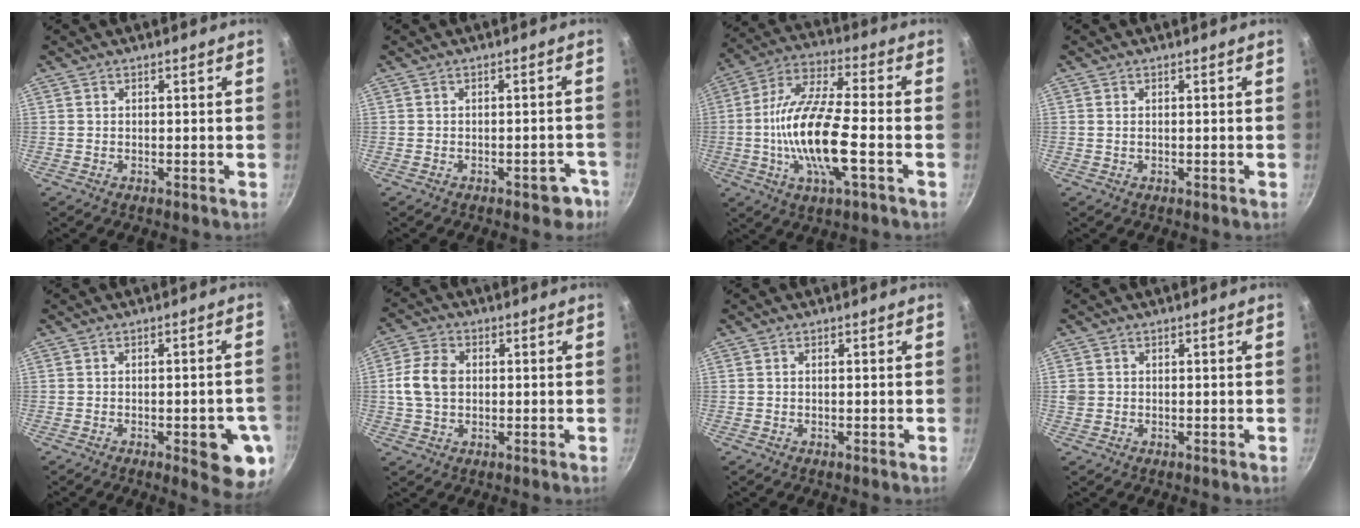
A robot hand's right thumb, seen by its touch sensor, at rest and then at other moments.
{"total": 4.2, "force": [-2.5, 2.4, 2.5], "torque": [-0.002, 0.032, -0.015]}
{"total": 17.0, "force": [-3.6, 5.2, 15.8], "torque": [-0.305, 0.027, -0.080]}
{"total": 0.6, "force": [0.1, 0.5, 0.4], "torque": [-0.007, 0.002, 0.001]}
{"total": 9.3, "force": [-2.8, 3.2, 8.3], "torque": [-0.080, 0.007, -0.031]}
{"total": 7.9, "force": [0.5, 5.8, 5.4], "torque": [-0.096, 0.012, 0.003]}
{"total": 0.0}
{"total": 2.0, "force": [0.1, 1.9, 0.8], "torque": [-0.013, 0.001, 0.002]}